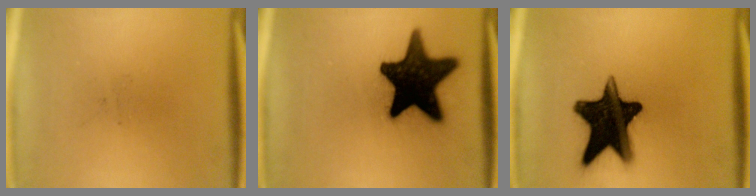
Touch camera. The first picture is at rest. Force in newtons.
{"total": 19.4}
{"total": 18.2}